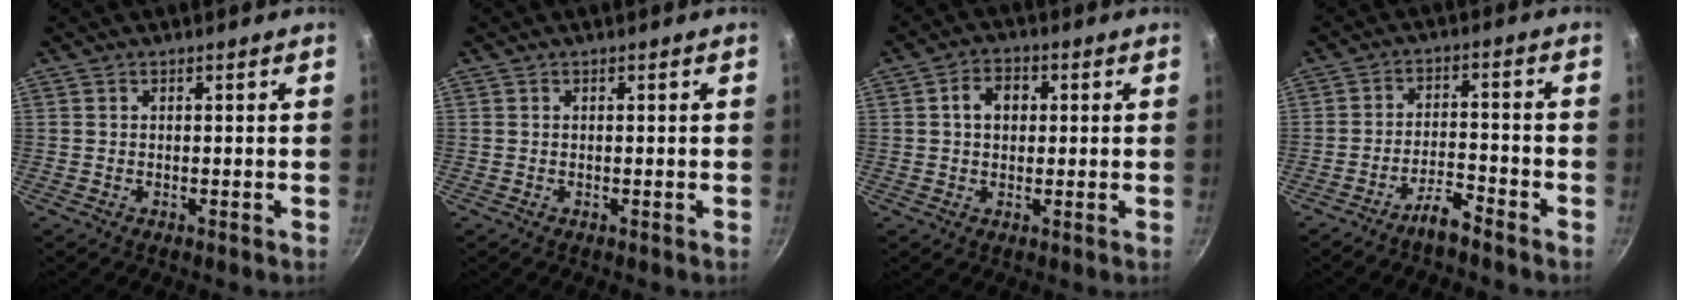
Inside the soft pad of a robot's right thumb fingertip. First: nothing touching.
{"total": 0.0}
{"total": 5.2, "force": [0.9, 3.9, 3.2], "torque": [-0.030, 0.011, 0.008]}
{"total": 5.1, "force": [-4.2, 1.1, 2.6], "torque": [-0.051, 0.036, -0.073]}